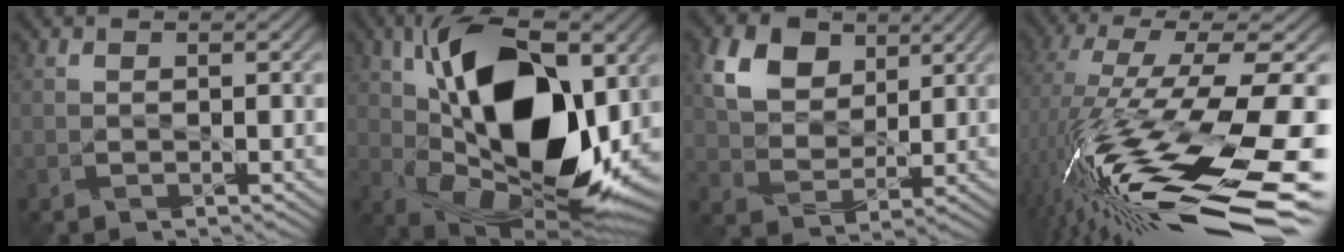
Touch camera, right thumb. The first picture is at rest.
{"total": 17.6, "force": [3.1, 9.3, 14.7], "torque": [-0.251, 0.015, 0.042]}
{"total": 8.5, "force": [4.3, 5.6, 4.7], "torque": [-0.119, 0.007, 0.072]}
{"total": 18.3, "force": [-4.7, 4.9, 17.0], "torque": [-0.322, -0.002, -0.079]}